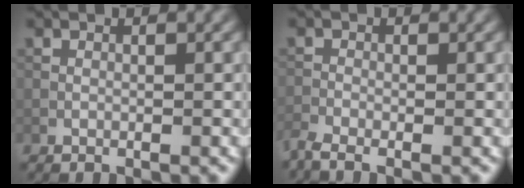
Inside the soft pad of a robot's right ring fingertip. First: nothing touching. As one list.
[{"total": 1.9, "force": [-1.6, 0.4, 1.0], "torque": [-0.027, -0.013, -0.043]}]